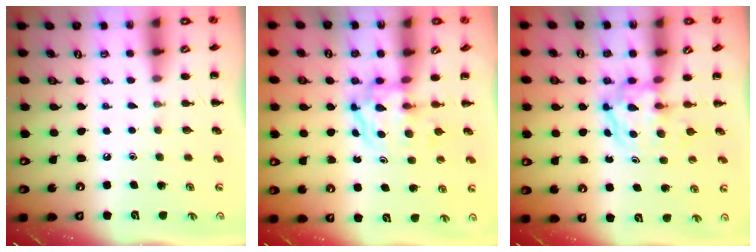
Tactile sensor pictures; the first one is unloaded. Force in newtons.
{"total": 3.7, "press": 3.6, "slide": 0.4}
{"total": 3.8, "press": 3.7, "slide": 0.5}